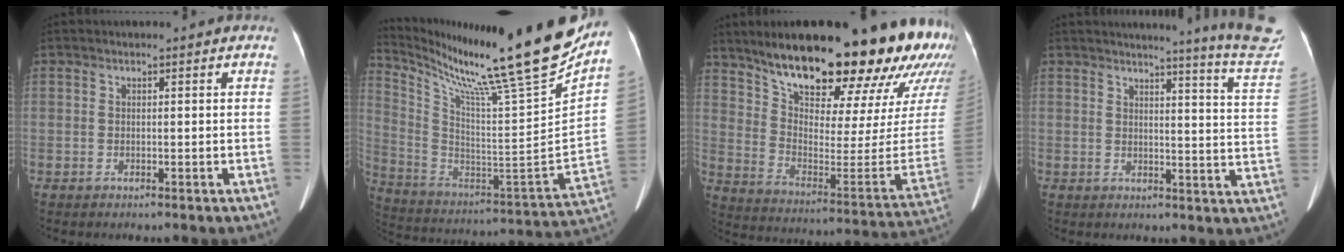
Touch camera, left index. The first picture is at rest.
{"total": 31.0, "force": [25.2, -0.3, 18.0], "torque": [-0.329, -0.112, 0.377]}
{"total": 32.4, "force": [24.0, 5.8, 20.9], "torque": [-0.280, -0.070, 0.332]}
{"total": 14.7, "force": [13.9, -2.2, 4.2], "torque": [-0.052, -0.136, 0.134]}